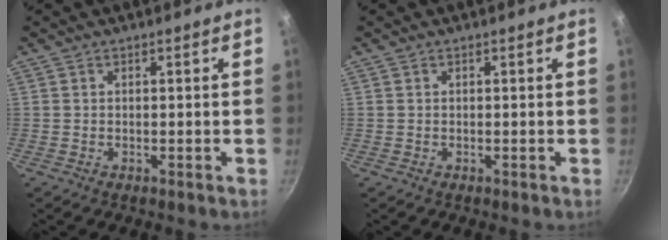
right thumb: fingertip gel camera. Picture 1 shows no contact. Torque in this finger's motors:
{"motor_torque": [0.00, 0.00, 0.09, -0.09, 0.00]}